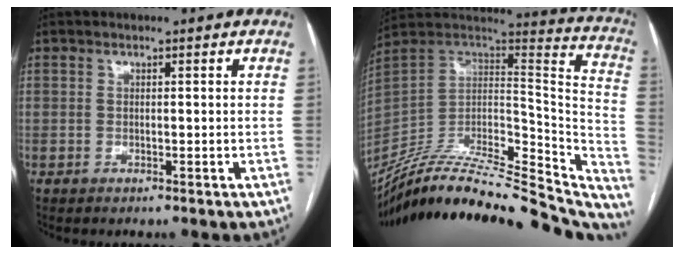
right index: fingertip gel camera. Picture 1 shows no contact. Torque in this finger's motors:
{"motor_torque": [-1.05, -1.09, -1.05, -0.21]}